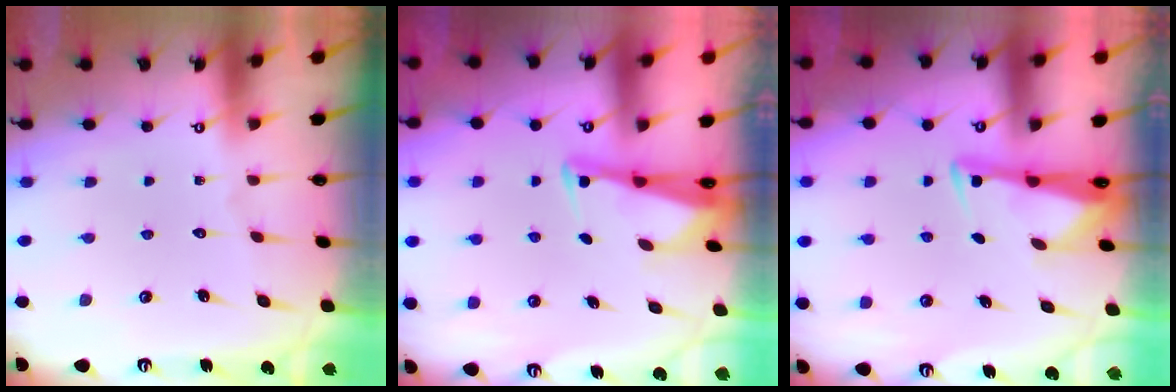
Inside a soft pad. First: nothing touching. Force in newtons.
{"total": 2.4, "press": 2.4, "slide": 0.5}
{"total": 3.2, "press": 3.1, "slide": 0.8}